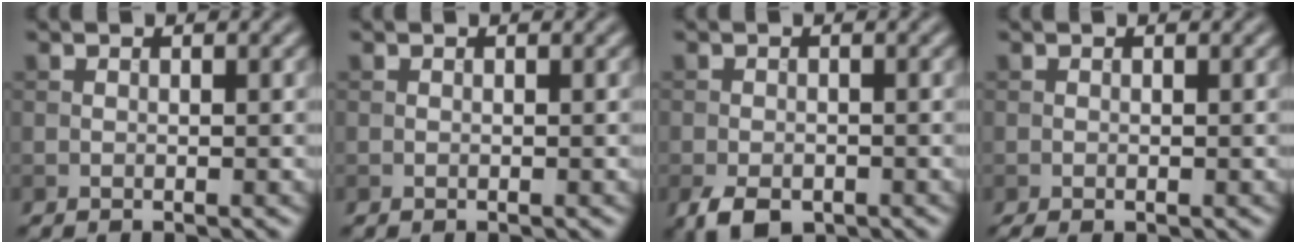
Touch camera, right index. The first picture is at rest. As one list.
[{"total": 0.0}, {"total": 3.3, "force": [-1.9, 1.8, 2.0], "torque": [-0.034, -0.008, -0.035]}, {"total": 0.9, "force": [-0.5, 0.3, 0.7], "torque": [-0.016, -0.004, -0.008]}]